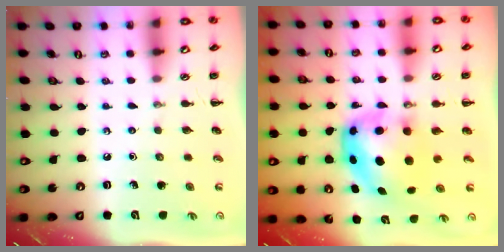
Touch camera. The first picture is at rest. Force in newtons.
{"total": 7.3, "press": 7.1, "slide": 1.5}